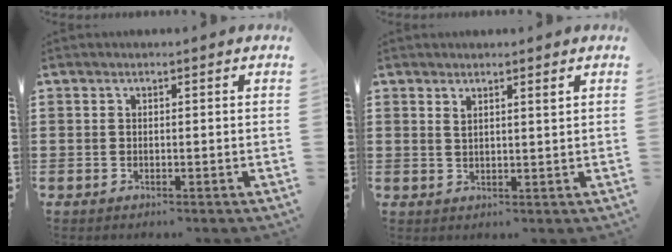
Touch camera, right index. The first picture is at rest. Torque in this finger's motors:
{"motor_torque": [-0.33, 0.33, -0.03, 0.00]}